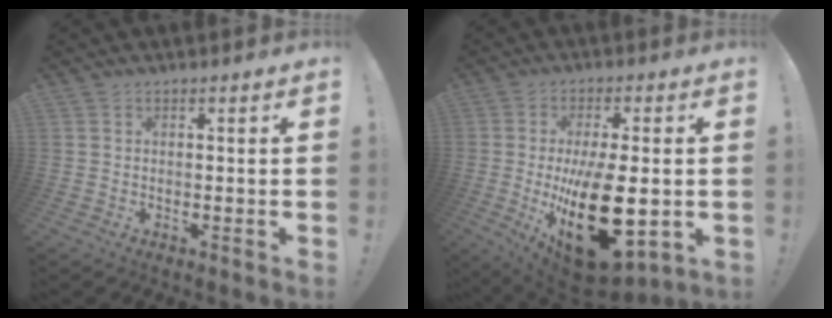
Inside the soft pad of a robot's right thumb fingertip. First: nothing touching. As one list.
[{"total": 24.3, "force": [-3.5, 11.2, 21.3], "torque": [-0.349, -0.010, -0.038]}]